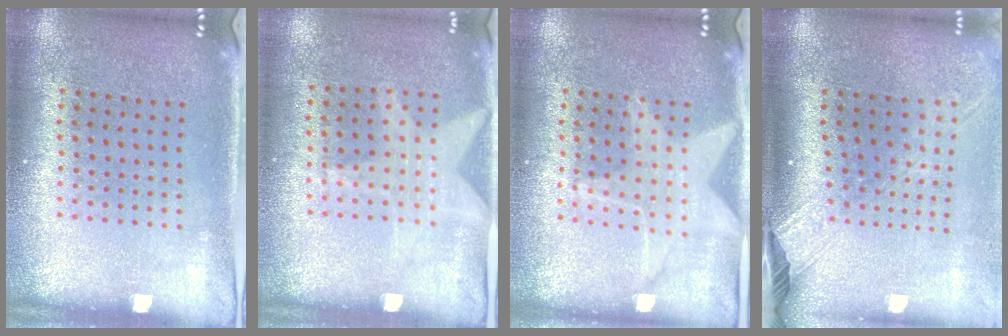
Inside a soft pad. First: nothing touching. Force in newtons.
{"total": 1.2, "press": 0.9, "slide": 0.8}
{"total": 1.5, "press": 1.4, "slide": 0.4}
{"total": 2.5, "press": 1.9, "slide": 1.7}